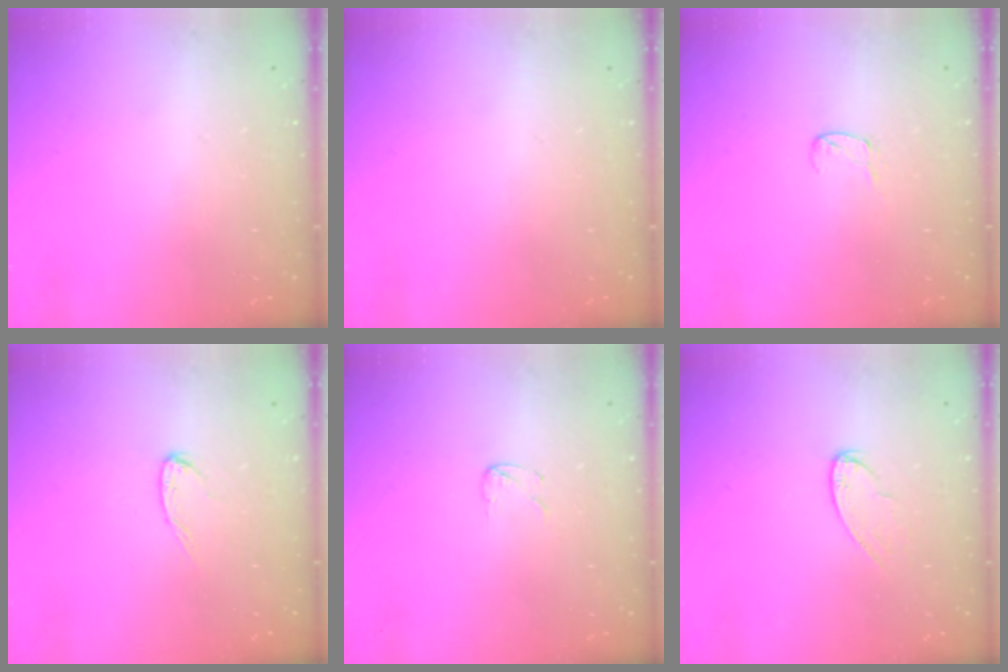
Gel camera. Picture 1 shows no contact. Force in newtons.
{"total": 0.0}
{"total": 4.0, "press": 4.0, "slide": 0.3}
{"total": 4.4, "press": 4.4, "slide": 0.3}
{"total": 2.6, "press": 2.6, "slide": 0.2}
{"total": 6.6, "press": 6.6, "slide": 0.6}